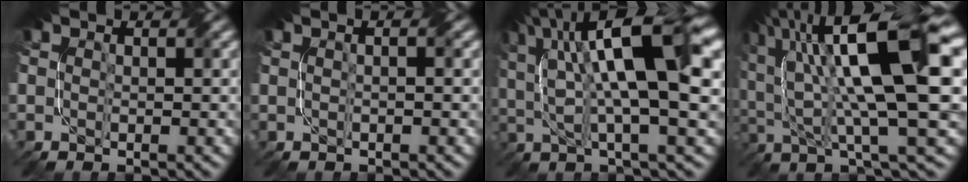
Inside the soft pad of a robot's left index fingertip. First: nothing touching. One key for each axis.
{"total": 2.1, "fx": 0.9, "fy": 1.0, "fz": 1.7, "tx": -0.006, "ty": 0.010, "tz": -0.008}
{"total": 12.3, "fx": 4.6, "fy": 3.2, "fz": 11.0, "tx": -0.201, "ty": 0.023, "tz": 0.080}
{"total": 14.2, "fx": 4.9, "fy": 3.3, "fz": 12.9, "tx": -0.226, "ty": 0.021, "tz": 0.082}